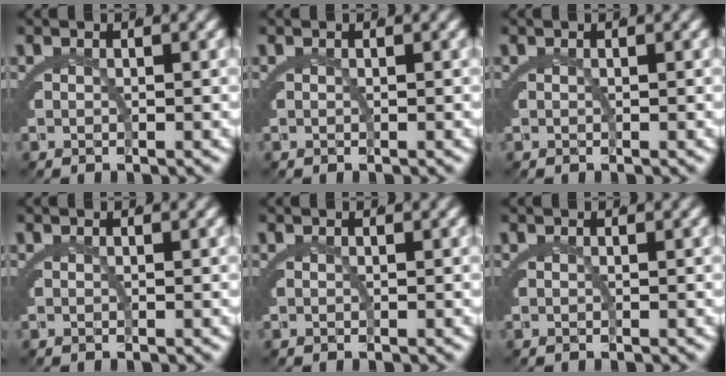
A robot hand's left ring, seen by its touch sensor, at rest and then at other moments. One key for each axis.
{"total": 0.0}
{"total": 0.0}
{"total": 0.0}
{"total": 0.0}
{"total": 0.0}